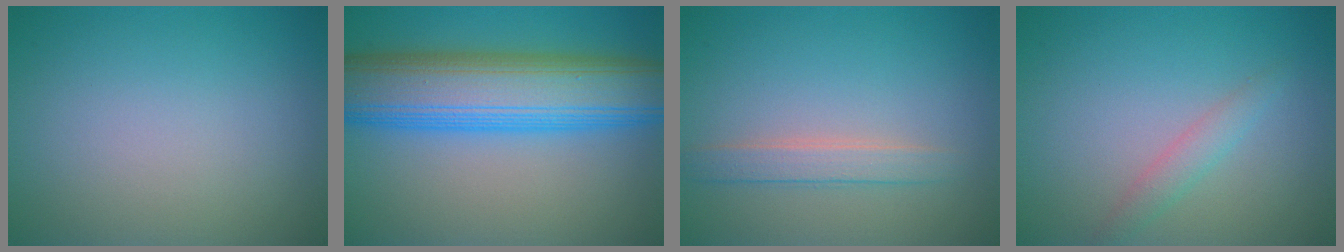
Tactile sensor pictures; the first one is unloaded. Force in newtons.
{"total": 11.4, "press": 11.4, "slide": 0.1}
{"total": 2.1, "press": 2.1, "slide": 0.1}
{"total": 1.6, "press": 1.6, "slide": 0.0}